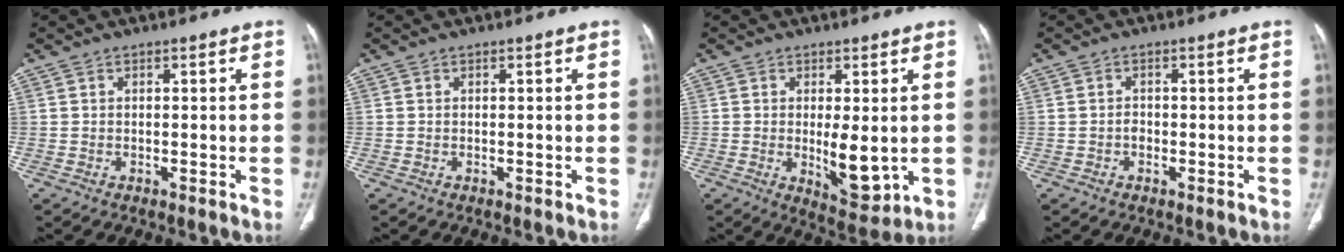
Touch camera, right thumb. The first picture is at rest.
{"total": 0.0}
{"total": 7.7, "force": [-0.5, 3.2, 7.0], "torque": [-0.093, -0.020, 0.005]}
{"total": 1.2, "force": [-0.4, 0.9, 0.6], "torque": [-0.008, 0.005, -0.008]}